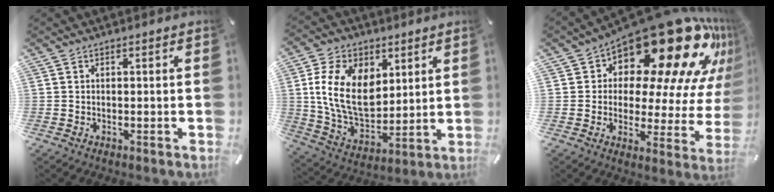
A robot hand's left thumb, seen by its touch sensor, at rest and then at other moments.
{"total": 16.3, "force": [4.3, 11.3, 10.9], "torque": [-0.225, -0.002, 0.081]}
{"total": 25.9, "force": [16.2, 11.1, 16.9], "torque": [-0.218, -0.138, 0.264]}